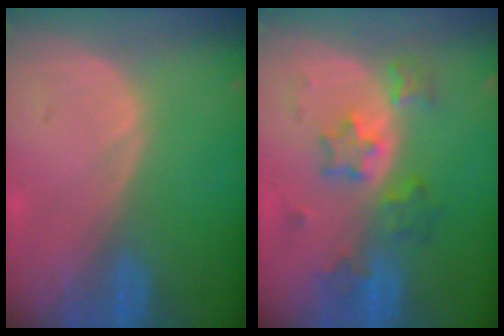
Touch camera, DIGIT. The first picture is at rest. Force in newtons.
{"total": 5.9, "press": 5.8, "slide": 1.0}